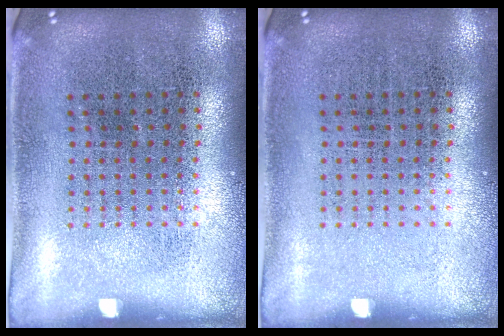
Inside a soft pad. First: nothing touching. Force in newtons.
{"total": 0.0}